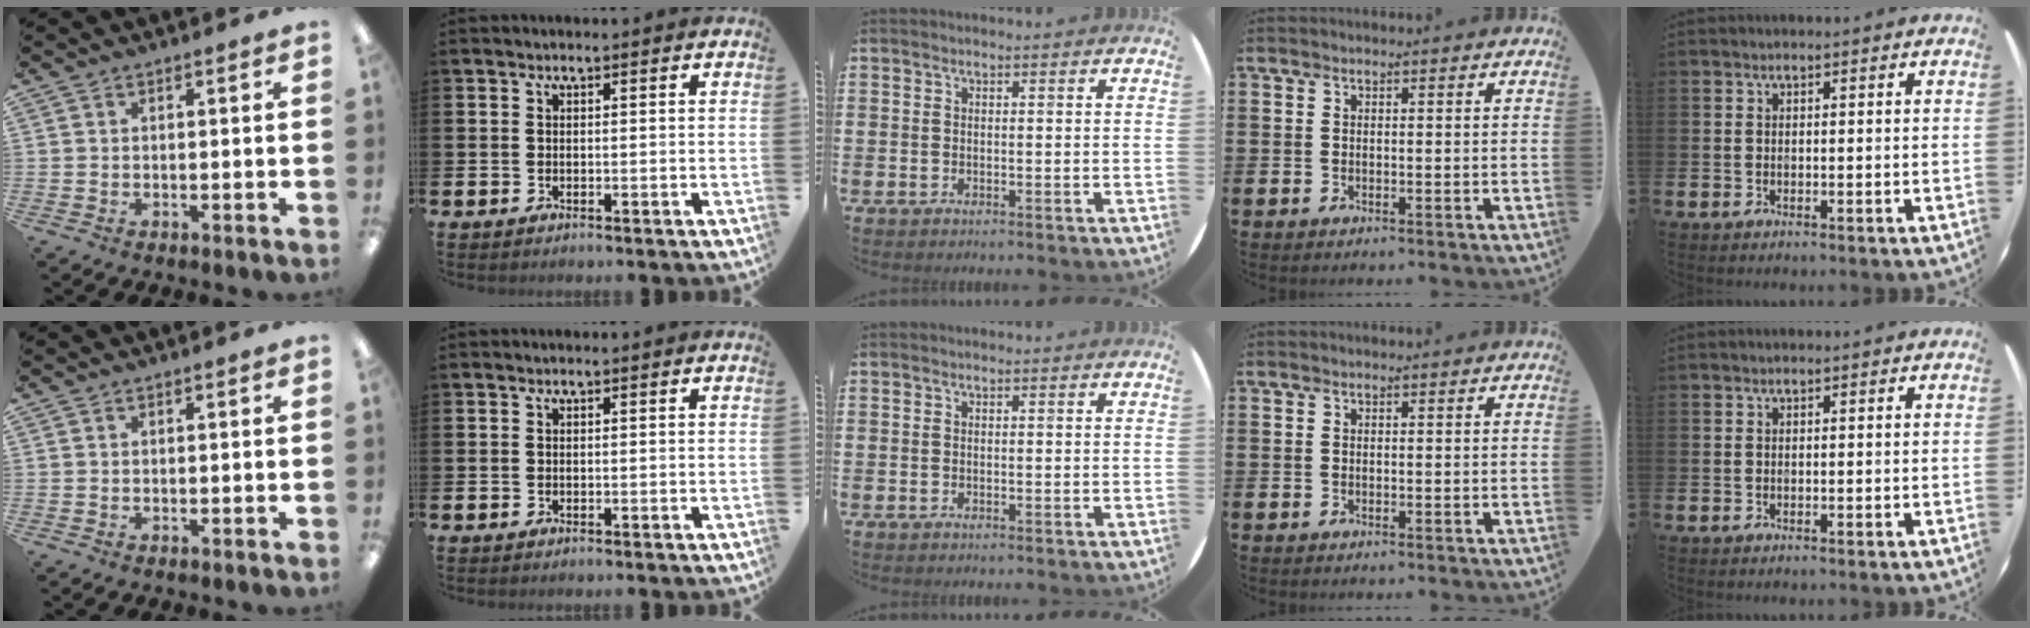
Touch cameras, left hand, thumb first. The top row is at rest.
{}